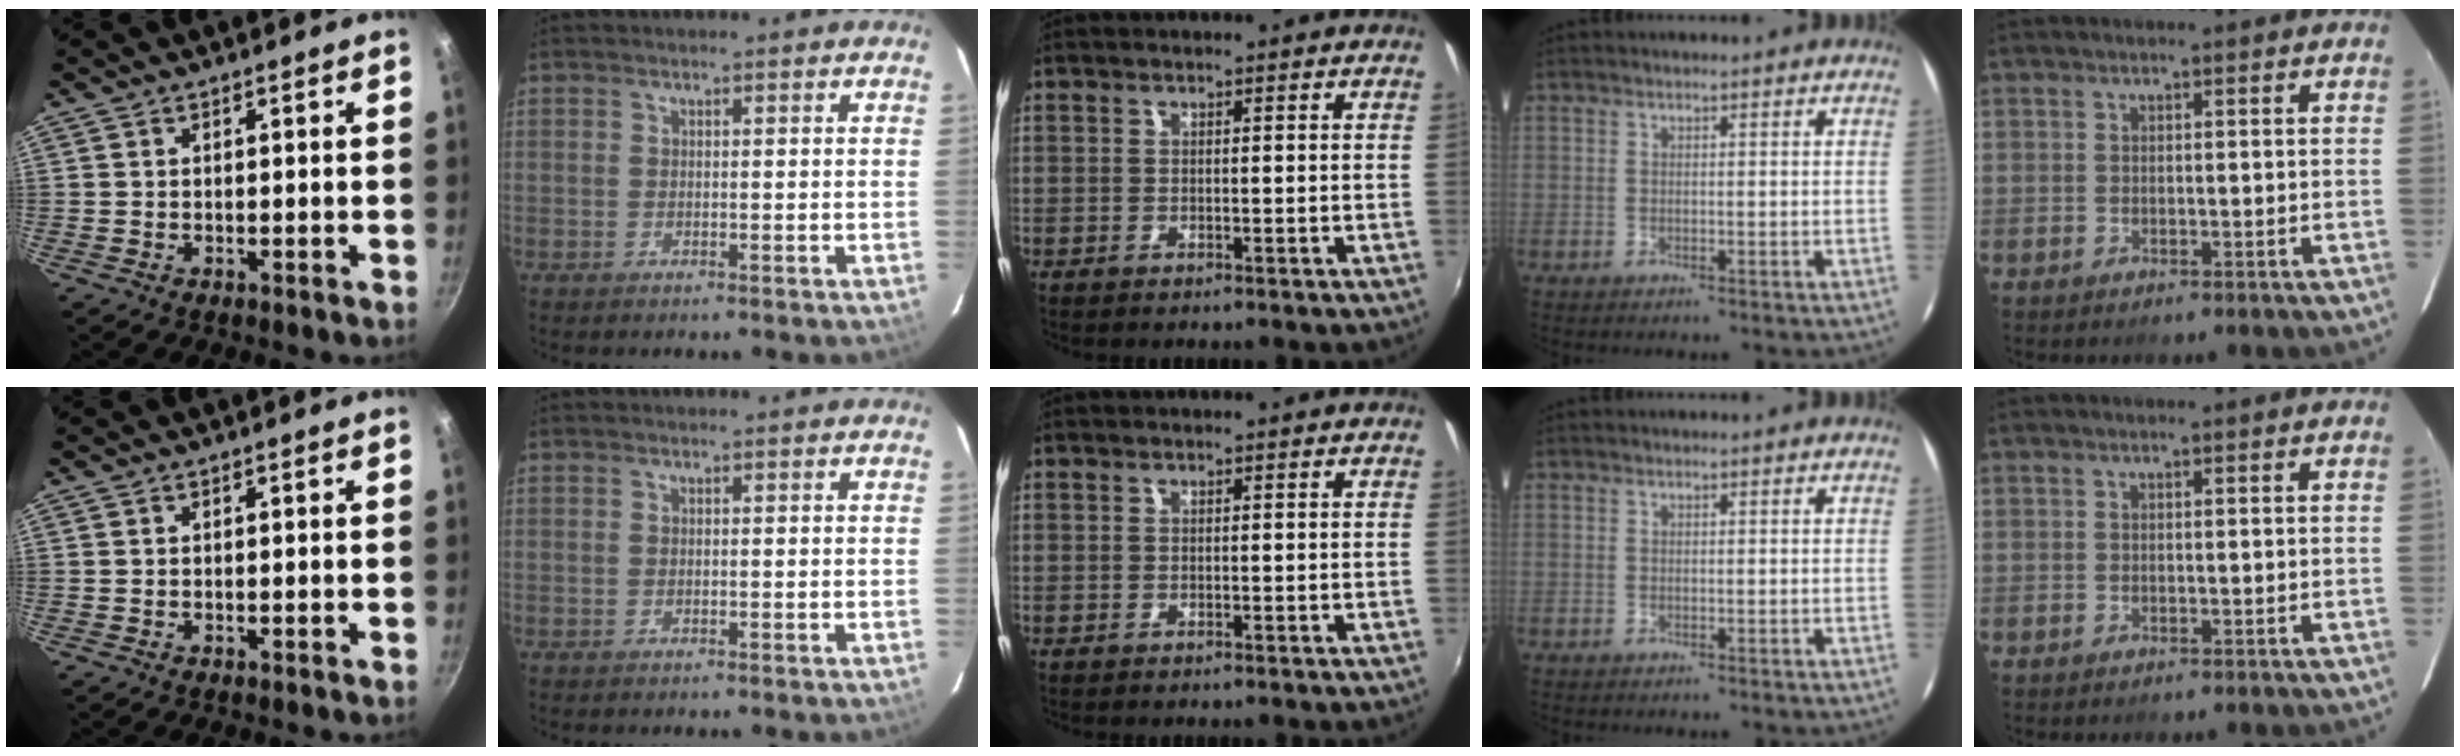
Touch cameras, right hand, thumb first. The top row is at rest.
{}